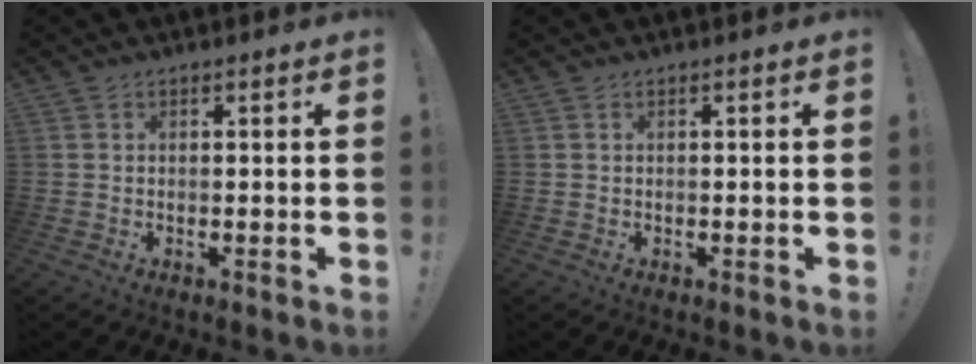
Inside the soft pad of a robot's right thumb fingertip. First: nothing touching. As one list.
[{"total": 0.0}]